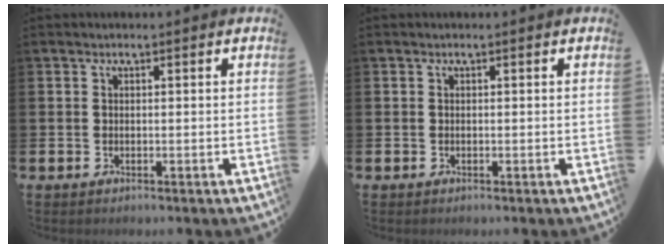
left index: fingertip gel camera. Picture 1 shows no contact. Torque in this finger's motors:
{"motor_torque": [-0.13, 0.12, 0.01, 0.01]}